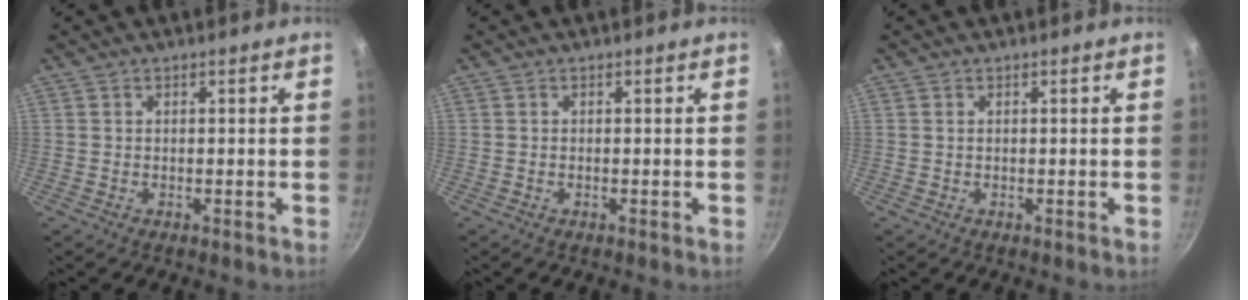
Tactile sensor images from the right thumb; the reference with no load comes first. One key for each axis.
{"total": 0.0}
{"total": 0.0}